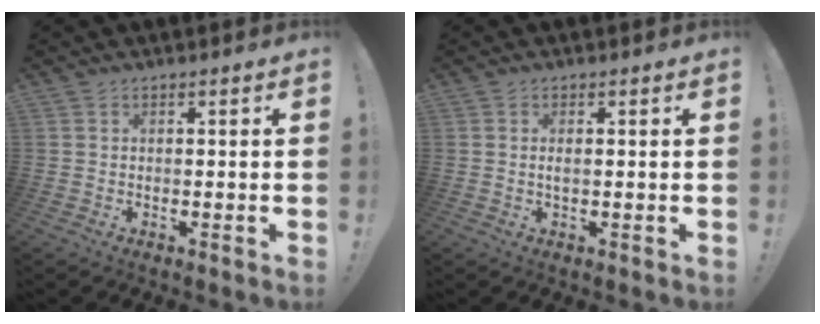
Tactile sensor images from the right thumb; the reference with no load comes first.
{"total": 1.0, "force": [0.0, 0.2, 1.0], "torque": [-0.013, -0.002, -0.002]}